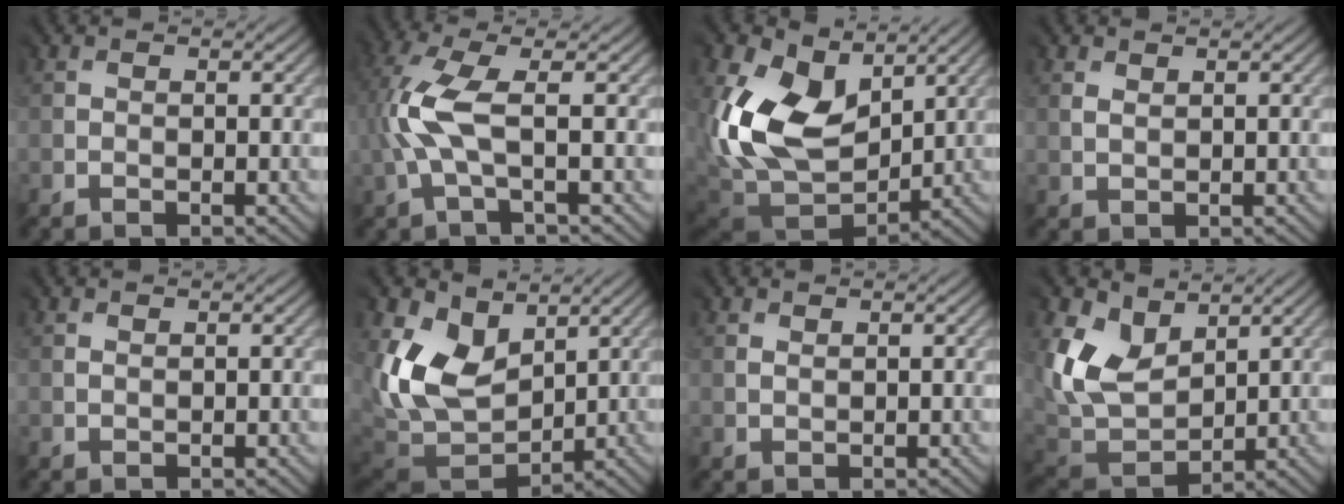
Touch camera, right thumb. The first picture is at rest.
{"total": 5.4, "force": [0.4, 1.3, 5.2], "torque": [-0.131, 0.024, 0.000]}
{"total": 15.3, "force": [5.8, 11.0, 8.9], "torque": [-0.213, -0.001, 0.125]}
{"total": 1.9, "force": [1.7, 0.9, -0.2], "torque": [0.004, 0.002, 0.037]}
{"total": 1.0, "force": [0.8, 0.5, -0.1], "torque": [0.004, 0.000, 0.019]}
{"total": 12.2, "force": [5.8, 8.8, 6.3], "torque": [-0.169, 0.005, 0.115]}
{"total": 1.6, "force": [1.4, 0.9, -0.1], "torque": [0.005, 0.000, 0.032]}
{"total": 9.4, "force": [5.5, 6.3, 4.2], "torque": [-0.130, 0.009, 0.109]}